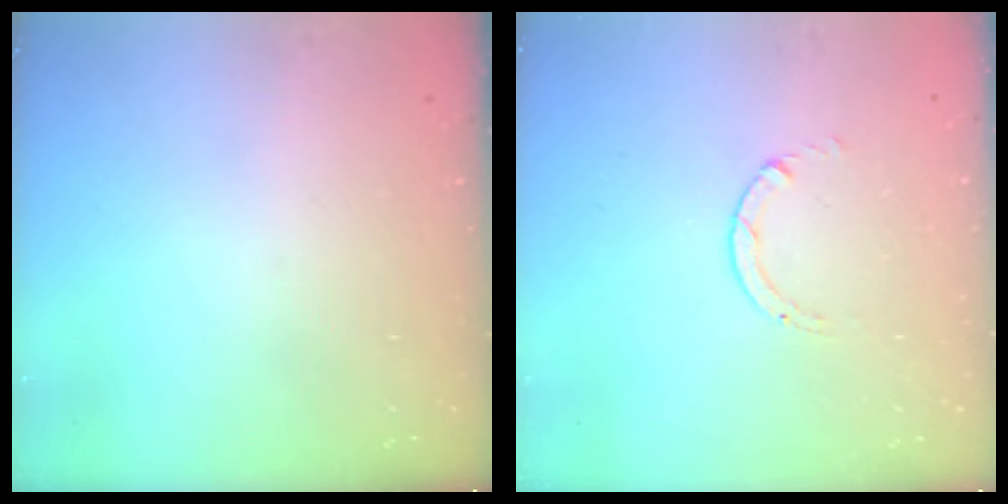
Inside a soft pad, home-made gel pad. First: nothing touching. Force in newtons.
{"total": 0.6, "press": 0.5, "slide": 0.1}